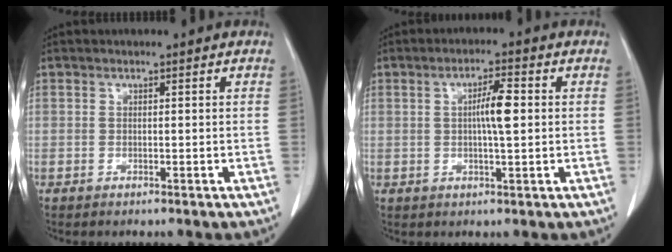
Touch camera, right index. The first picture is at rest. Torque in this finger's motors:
{"motor_torque": [0.11, 0.05, 0.29, 0.06]}